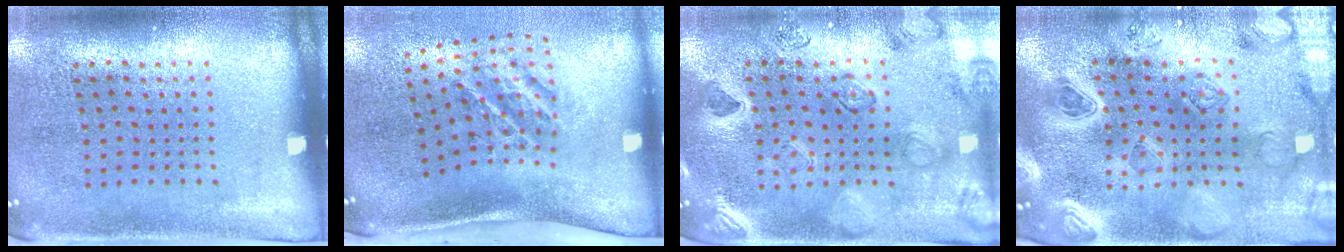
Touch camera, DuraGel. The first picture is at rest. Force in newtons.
{"total": 2.2, "press": 1.2, "slide": 1.8}
{"total": 2.4, "press": 2.3, "slide": 0.7}
{"total": 5.1, "press": 4.3, "slide": 2.8}